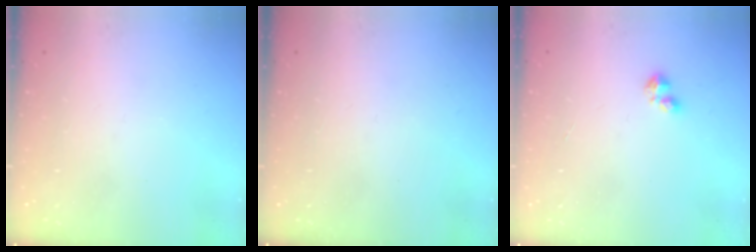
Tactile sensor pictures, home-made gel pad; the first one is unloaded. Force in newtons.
{"total": 0.0}
{"total": 1.9, "press": 1.9, "slide": 0.4}